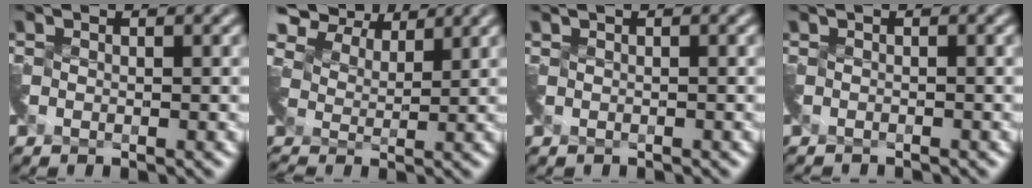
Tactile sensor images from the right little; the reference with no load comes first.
{"total": 6.0, "force": [5.3, 2.4, 1.5], "torque": [-0.048, 0.019, 0.085]}
{"total": 0.8, "force": [0.0, 0.5, 0.6], "torque": [-0.012, -0.006, 0.000]}
{"total": 1.0, "force": [-0.9, 0.1, 0.2], "torque": [-0.005, -0.017, -0.019]}